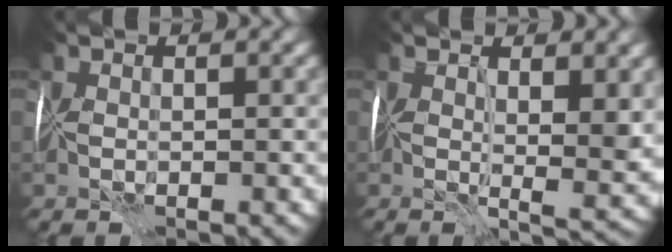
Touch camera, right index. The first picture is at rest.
{"total": 6.1, "force": [1.6, 2.1, 5.5], "torque": [-0.076, -0.017, 0.030]}